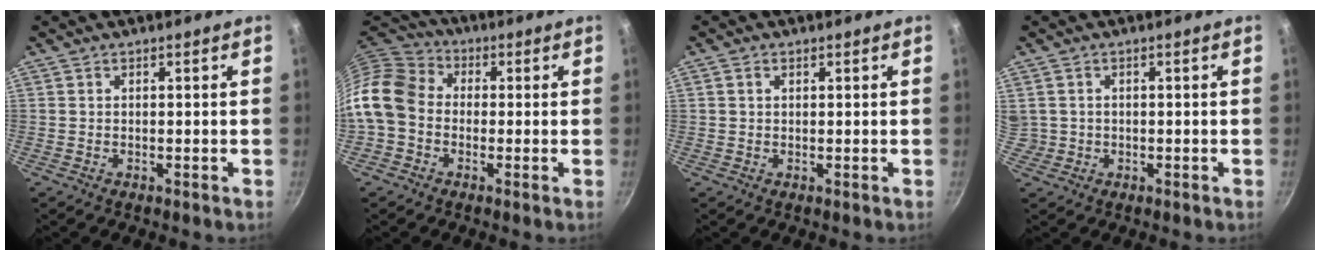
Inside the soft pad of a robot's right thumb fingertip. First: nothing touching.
{"total": 12.3, "force": [-1.5, 9.8, 7.3], "torque": [-0.122, 0.033, -0.051]}
{"total": 1.3, "force": [0.5, 0.9, 0.7], "torque": [-0.009, 0.002, 0.009]}
{"total": 2.7, "force": [0.1, 2.6, 0.7], "torque": [-0.009, 0.006, 0.007]}